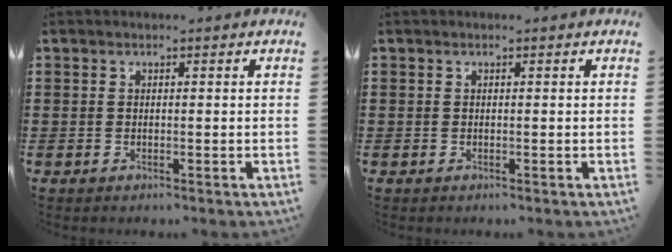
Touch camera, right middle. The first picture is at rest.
{"total": 0.0}